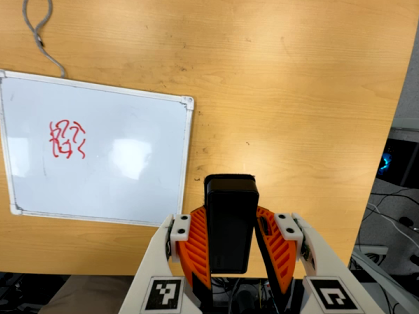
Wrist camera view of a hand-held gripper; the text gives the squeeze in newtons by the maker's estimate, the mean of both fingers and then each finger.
{"total": 5.0, "left": 4.3, "right": 5.7}